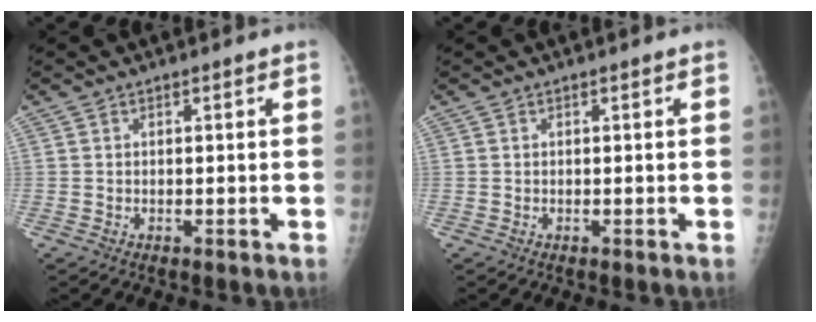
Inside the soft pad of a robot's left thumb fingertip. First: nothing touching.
{"total": 0.0}